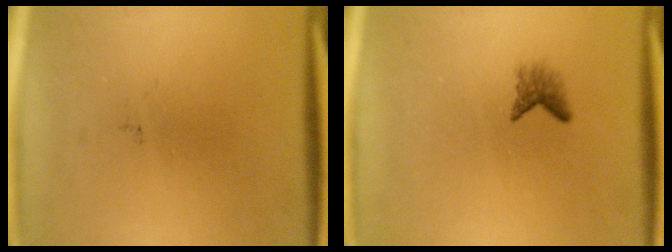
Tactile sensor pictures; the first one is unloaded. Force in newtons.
{"total": 1.6}